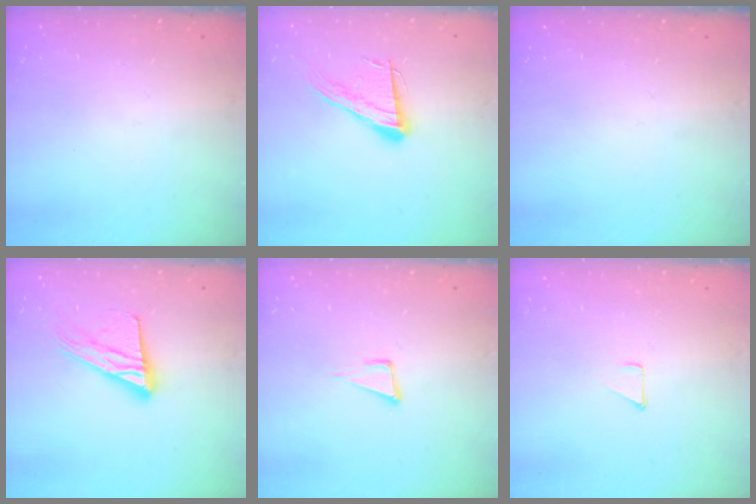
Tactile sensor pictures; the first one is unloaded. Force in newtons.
{"total": 13.0, "press": 13.0, "slide": 1.0}
{"total": 0.0}
{"total": 16.0, "press": 15.9, "slide": 1.3}
{"total": 4.8, "press": 3.8, "slide": 2.9}
{"total": 3.8, "press": 3.8, "slide": 0.4}